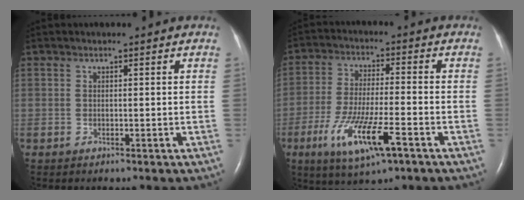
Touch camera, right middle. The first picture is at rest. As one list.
[{"total": 11.4, "force": [-5.4, 1.7, 9.9], "torque": [-0.192, -0.022, -0.092]}]